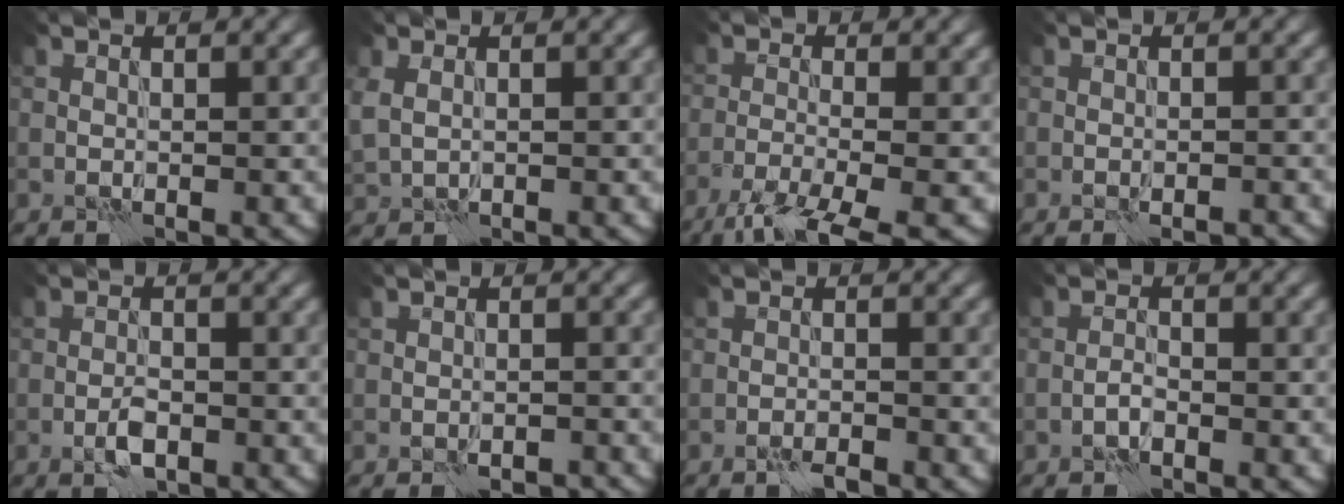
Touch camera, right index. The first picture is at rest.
{"total": 1.9, "force": [0.6, 1.4, 1.2], "torque": [-0.035, 0.002, 0.020]}
{"total": 6.5, "force": [-4.3, 1.5, 4.7], "torque": [-0.080, -0.008, -0.088]}
{"total": 1.6, "force": [-1.1, 0.3, 1.1], "torque": [-0.017, 0.002, -0.015]}
{"total": 2.0, "force": [-1.0, 0.7, 1.6], "torque": [-0.029, 0.002, -0.022]}
{"total": 2.1, "force": [-1.5, 0.7, 1.2], "torque": [-0.018, 0.002, -0.019]}
{"total": 1.5, "force": [-1.1, 0.2, 1.0], "torque": [-0.018, 0.003, -0.022]}
{"total": 0.9, "force": [-0.6, 0.3, 0.5], "torque": [-0.012, 0.006, -0.015]}